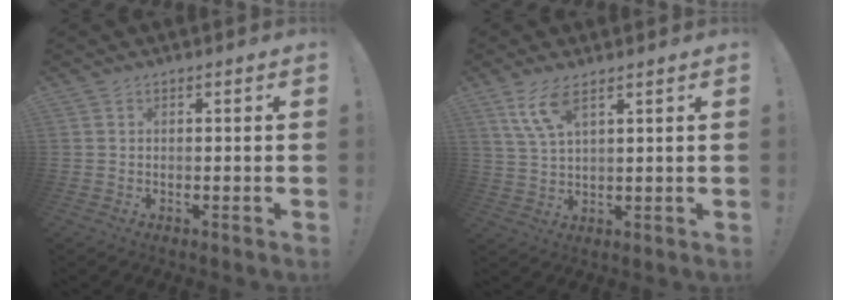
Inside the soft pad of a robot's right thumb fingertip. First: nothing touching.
{"total": 7.7, "force": [4.3, 2.5, 5.8], "torque": [-0.112, -0.008, 0.081]}